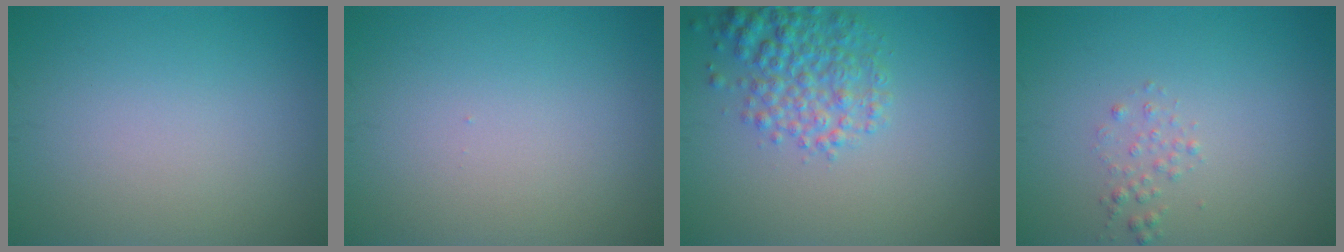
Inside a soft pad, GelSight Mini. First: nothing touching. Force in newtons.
{"total": 0.0}
{"total": 4.0, "press": 4.0, "slide": 0.2}
{"total": 0.9, "press": 0.9, "slide": 0.1}